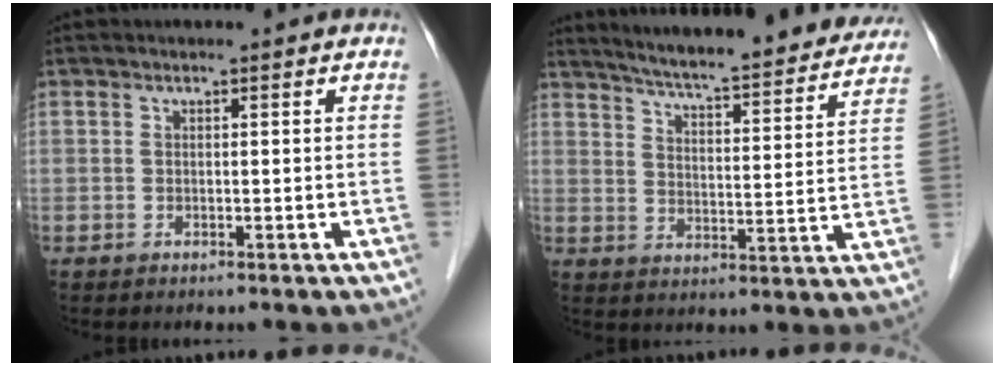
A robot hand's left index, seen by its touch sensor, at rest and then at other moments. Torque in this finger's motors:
{"motor_torque": [0.29, -0.14, 0.27, 0.11]}